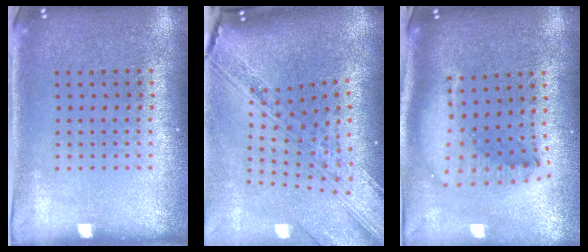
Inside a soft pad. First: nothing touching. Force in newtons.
{"total": 4.1, "press": 2.9, "slide": 2.9}
{"total": 2.1, "press": 1.7, "slide": 1.3}